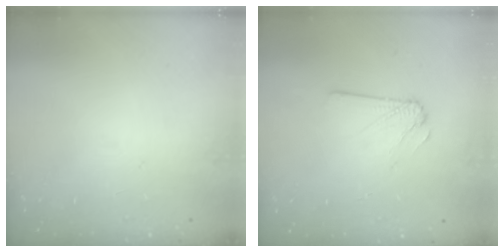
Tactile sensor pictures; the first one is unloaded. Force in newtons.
{"total": 2.2, "press": 2.2, "slide": 0.1}